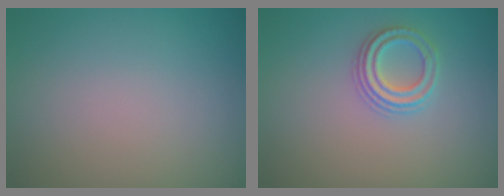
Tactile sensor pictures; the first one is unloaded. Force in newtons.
{"total": 2.3, "press": 2.2, "slide": 0.5}